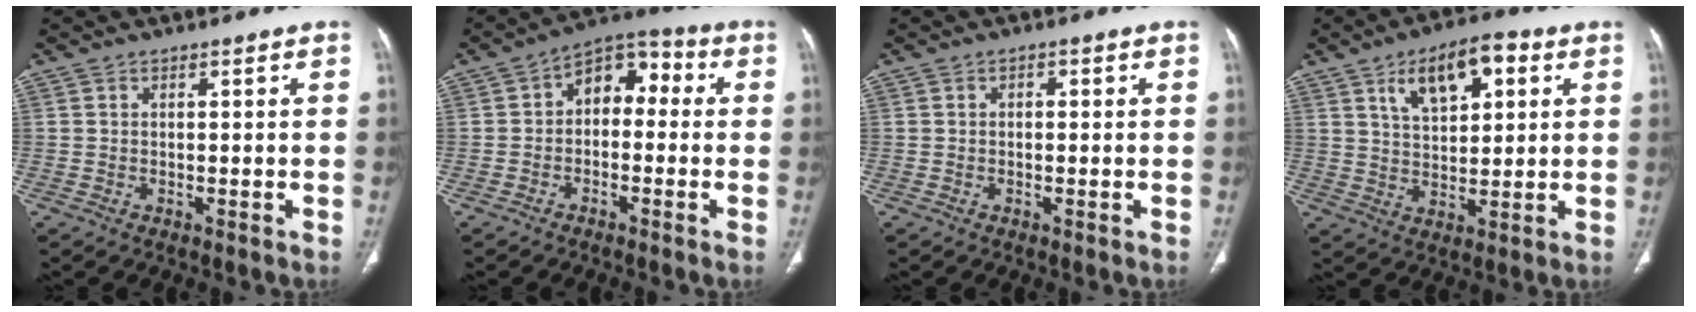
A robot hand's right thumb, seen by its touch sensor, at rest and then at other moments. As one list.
[{"total": 8.4, "force": [0.0, 5.7, 6.1], "torque": [-0.055, 0.040, -0.019]}, {"total": 1.0, "force": [0.1, 0.7, 0.7], "torque": [-0.001, 0.003, -0.002]}, {"total": 11.7, "force": [5.0, 5.8, 8.9], "torque": [-0.120, -0.005, 0.082]}]